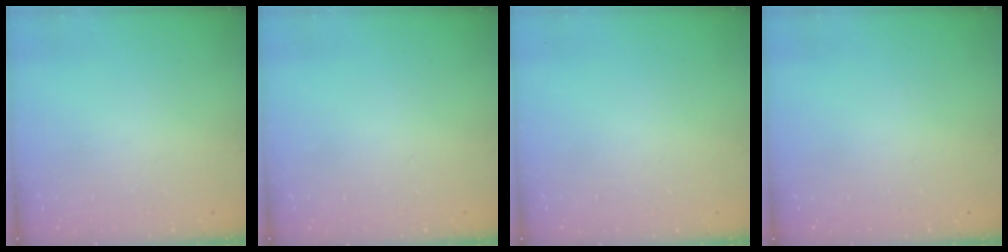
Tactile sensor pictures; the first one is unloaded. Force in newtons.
{"total": 0.0}
{"total": 0.0}
{"total": 0.0}